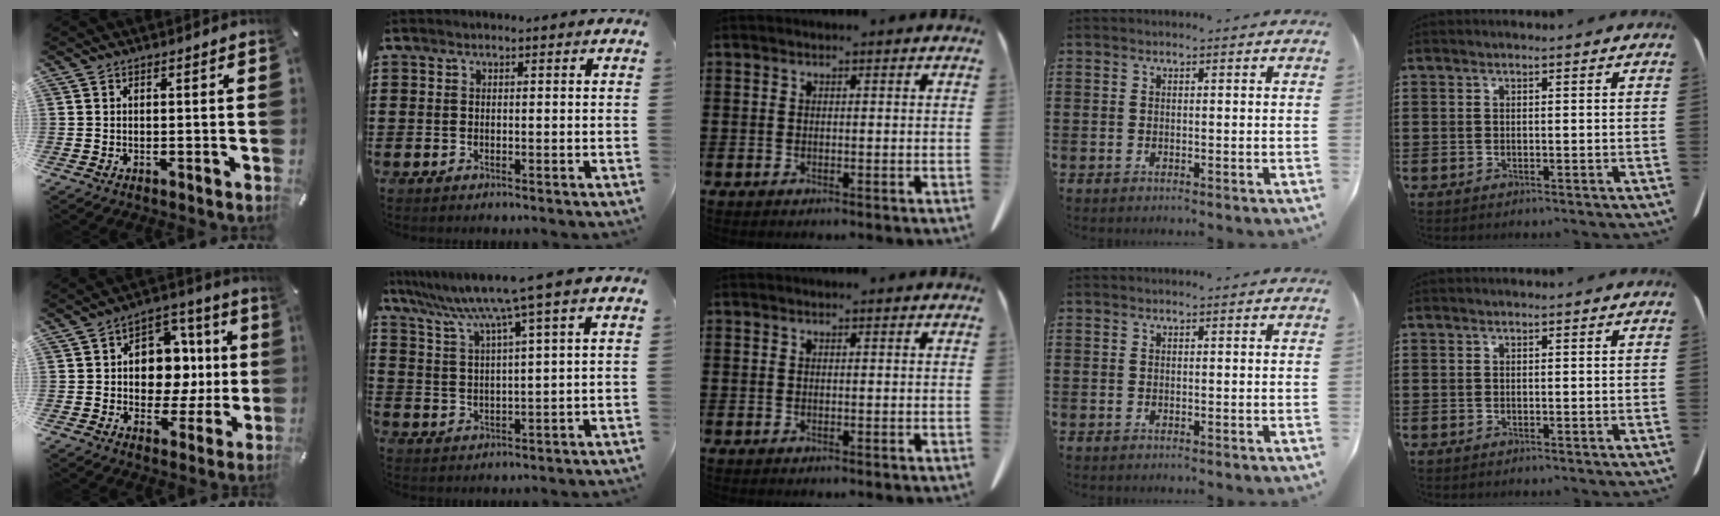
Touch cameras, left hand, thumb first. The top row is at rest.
{"thumb": {"total": 11.5, "force": [0.0, 9.9, 5.8], "torque": [-0.069, -0.004, 0.006]}, "index": {"total": 7.6, "force": [5.6, -1.4, 5.0], "torque": [-0.117, -0.037, 0.089]}}